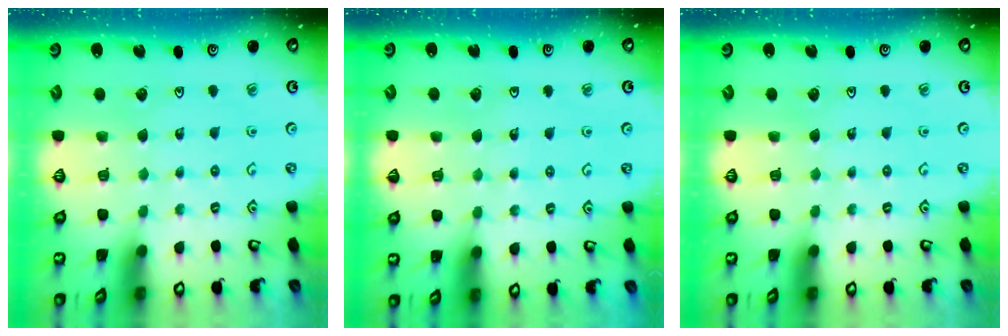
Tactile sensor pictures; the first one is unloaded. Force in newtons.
{"total": 2.3, "press": 2.3, "slide": 0.2}
{"total": 0.0}